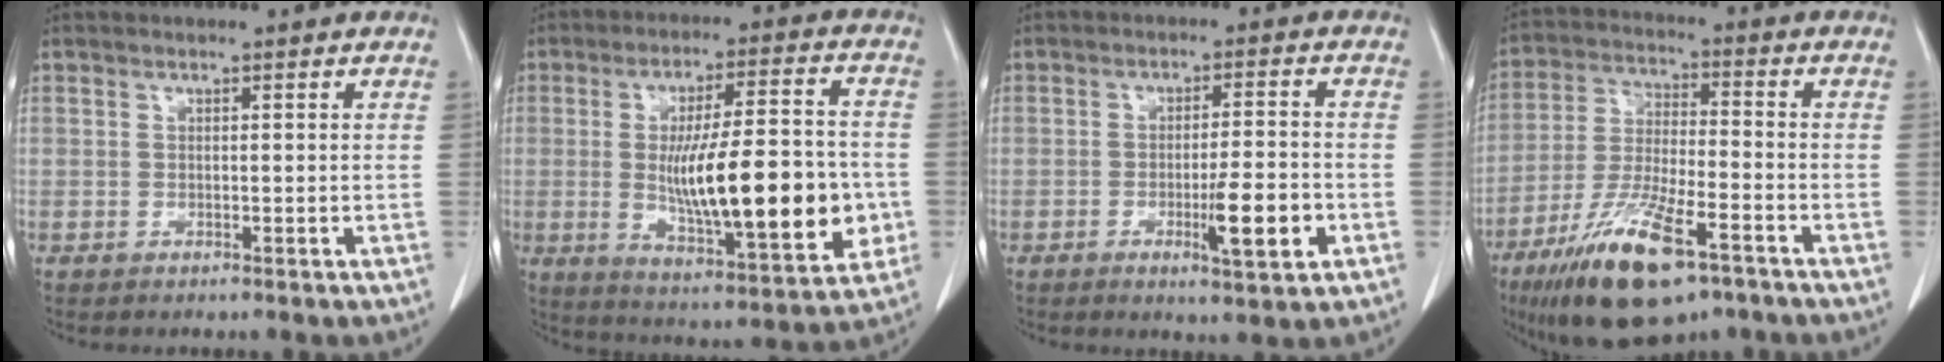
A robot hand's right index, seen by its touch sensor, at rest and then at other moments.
{"total": 20.1, "force": [-2.3, 4.4, 19.5], "torque": [-0.310, -0.003, -0.025]}
{"total": 7.4, "force": [-2.7, 0.6, 6.8], "torque": [-0.106, -0.008, -0.037]}
{"total": 15.8, "force": [-9.5, 3.8, 12.0], "torque": [-0.244, -0.030, -0.165]}